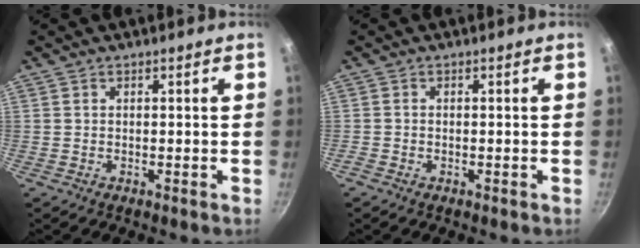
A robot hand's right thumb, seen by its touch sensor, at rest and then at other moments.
{"total": 0.5, "force": [-0.4, 0.3, 0.2], "torque": [-0.008, 0.003, -0.011]}